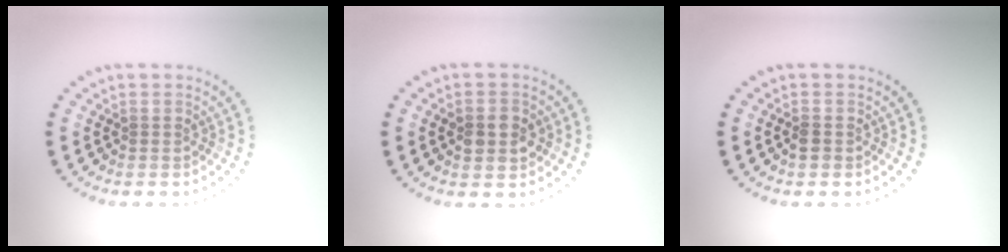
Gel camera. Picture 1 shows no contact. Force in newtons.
{"total": 2.9, "press": 2.9, "slide": 0.1}
{"total": 1.3, "press": 1.2, "slide": 0.6}